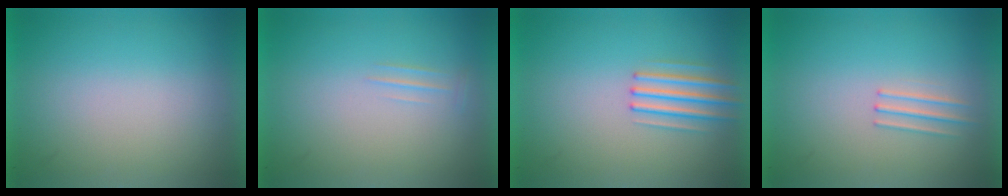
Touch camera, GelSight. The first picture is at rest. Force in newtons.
{"total": 2.0}
{"total": 2.3}
{"total": 1.2}